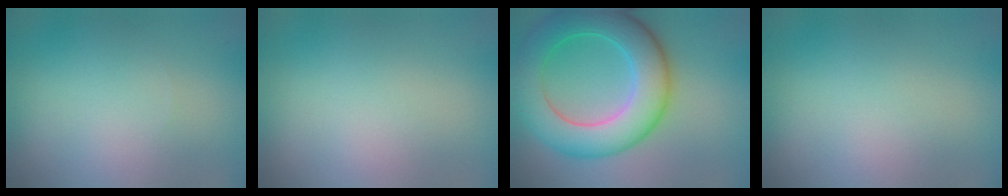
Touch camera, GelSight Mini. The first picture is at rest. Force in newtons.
{"total": 0.0}
{"total": 8.5, "press": 8.5, "slide": 0.1}
{"total": 0.0}